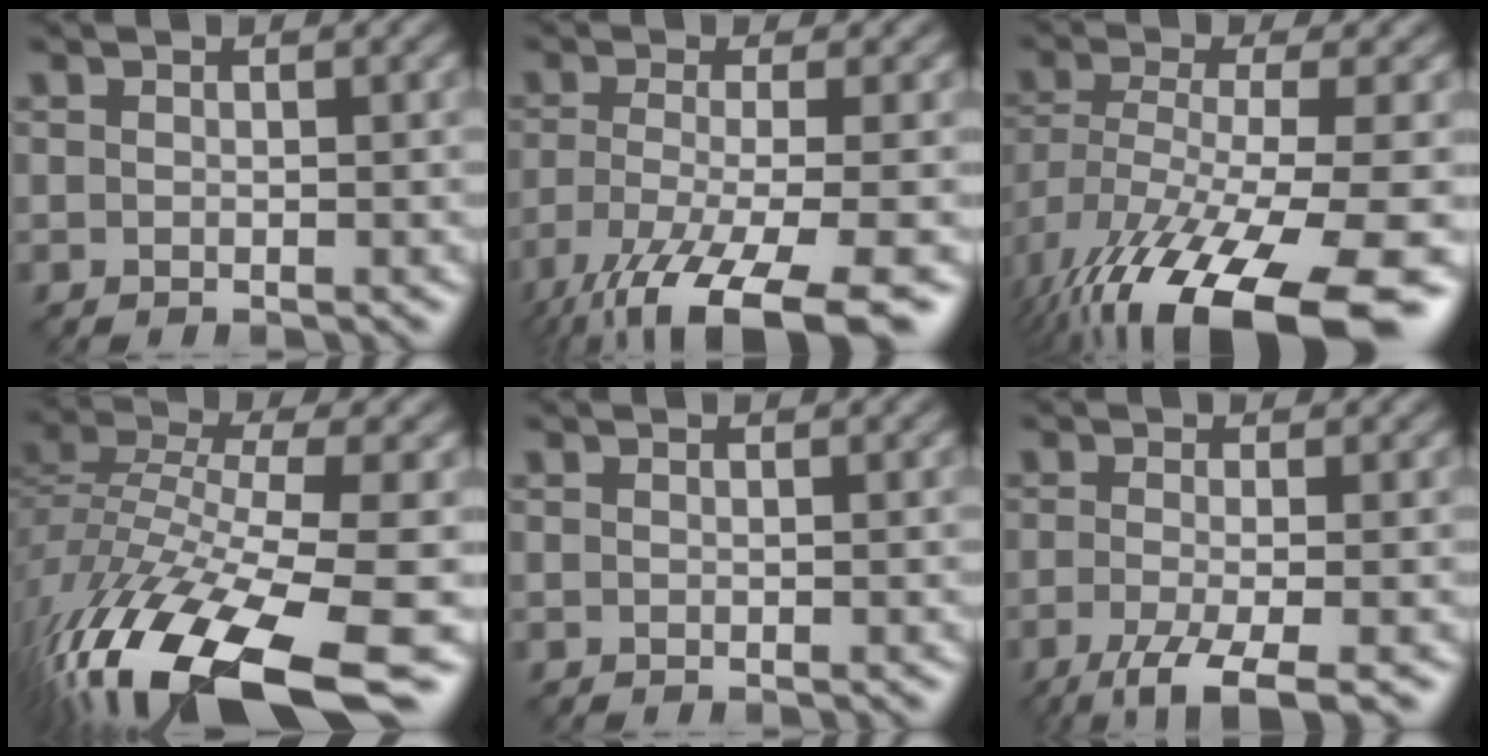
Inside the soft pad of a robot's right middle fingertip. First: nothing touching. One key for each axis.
{"total": 10.7, "fx": -6.6, "fy": 2.7, "fz": 7.9, "tx": -0.142, "ty": -0.017, "tz": -0.120}
{"total": 15.5, "fx": -8.8, "fy": 5.0, "fz": 11.7, "tx": -0.243, "ty": -0.047, "tz": -0.129}
{"total": 16.1, "fx": -9.6, "fy": 4.8, "fz": 12.0, "tx": -0.264, "ty": -0.013, "tz": -0.161}
{"total": 0.0}
{"total": 4.9, "fx": -2.6, "fy": 1.2, "fz": 4.0, "tx": -0.069, "ty": -0.008, "tz": -0.056}